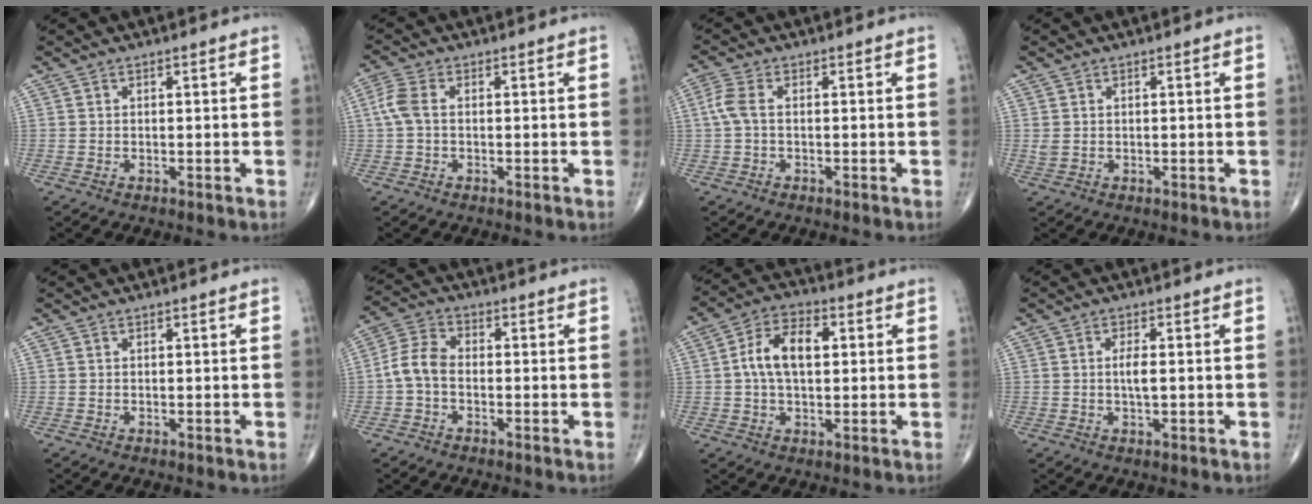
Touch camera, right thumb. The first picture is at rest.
{"total": 4.0, "force": [0.1, 2.2, 3.3], "torque": [-0.092, 0.011, -0.003]}
{"total": 3.5, "force": [0.0, 1.6, 3.1], "torque": [-0.089, 0.006, -0.005]}
{"total": 1.2, "force": [0.2, 0.9, 0.7], "torque": [-0.018, 0.002, 0.009]}
{"total": 0.0}
{"total": 5.9, "force": [-1.2, 3.8, 4.4], "torque": [-0.088, 0.020, -0.036]}
{"total": 9.8, "force": [1.3, 5.5, 8.0], "torque": [-0.144, 0.020, 0.017]}
{"total": 2.9, "force": [0.0, 1.0, 2.7], "torque": [-0.051, -0.001, -0.001]}